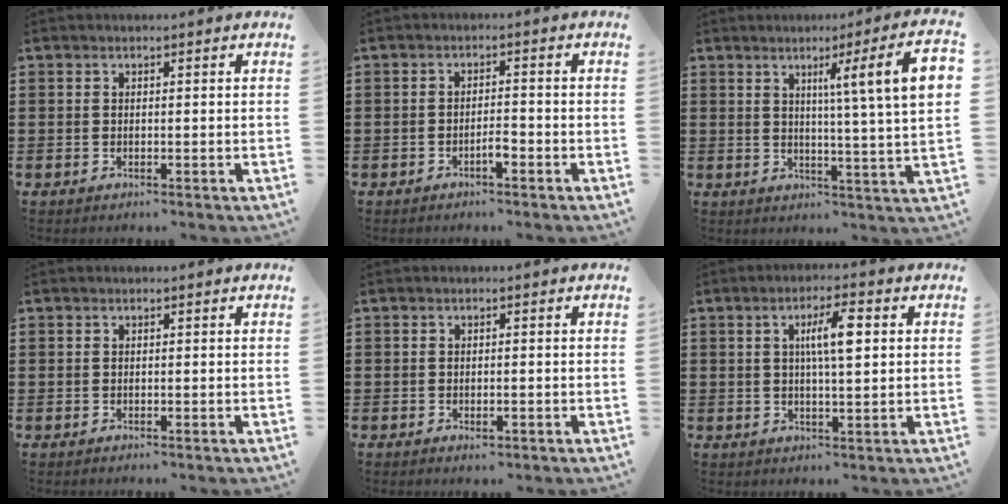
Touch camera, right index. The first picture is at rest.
{"total": 2.2, "force": [-1.4, 0.4, 1.7], "torque": [-0.031, 0.002, -0.025]}
{"total": 8.8, "force": [3.0, -0.9, 8.2], "torque": [-0.138, -0.011, 0.038]}
{"total": 0.0}
{"total": 1.0, "force": [-0.7, 0.4, 0.7], "torque": [-0.015, -0.002, -0.012]}
{"total": 6.0, "force": [1.3, 1.4, 5.6], "torque": [-0.103, 0.008, 0.015]}